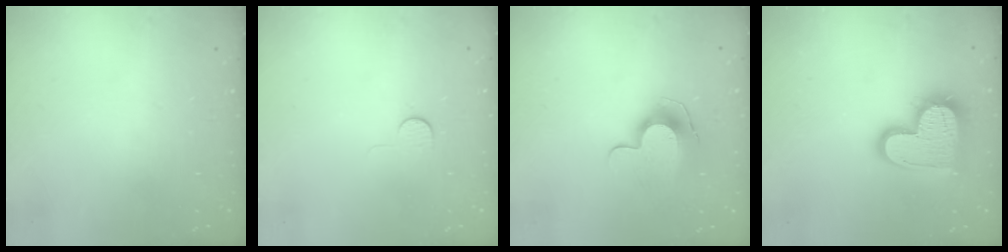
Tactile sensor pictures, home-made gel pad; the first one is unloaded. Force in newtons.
{"total": 5.0, "press": 5.0, "slide": 0.5}
{"total": 9.6, "press": 9.6, "slide": 0.1}
{"total": 18.2, "press": 18.1, "slide": 1.3}